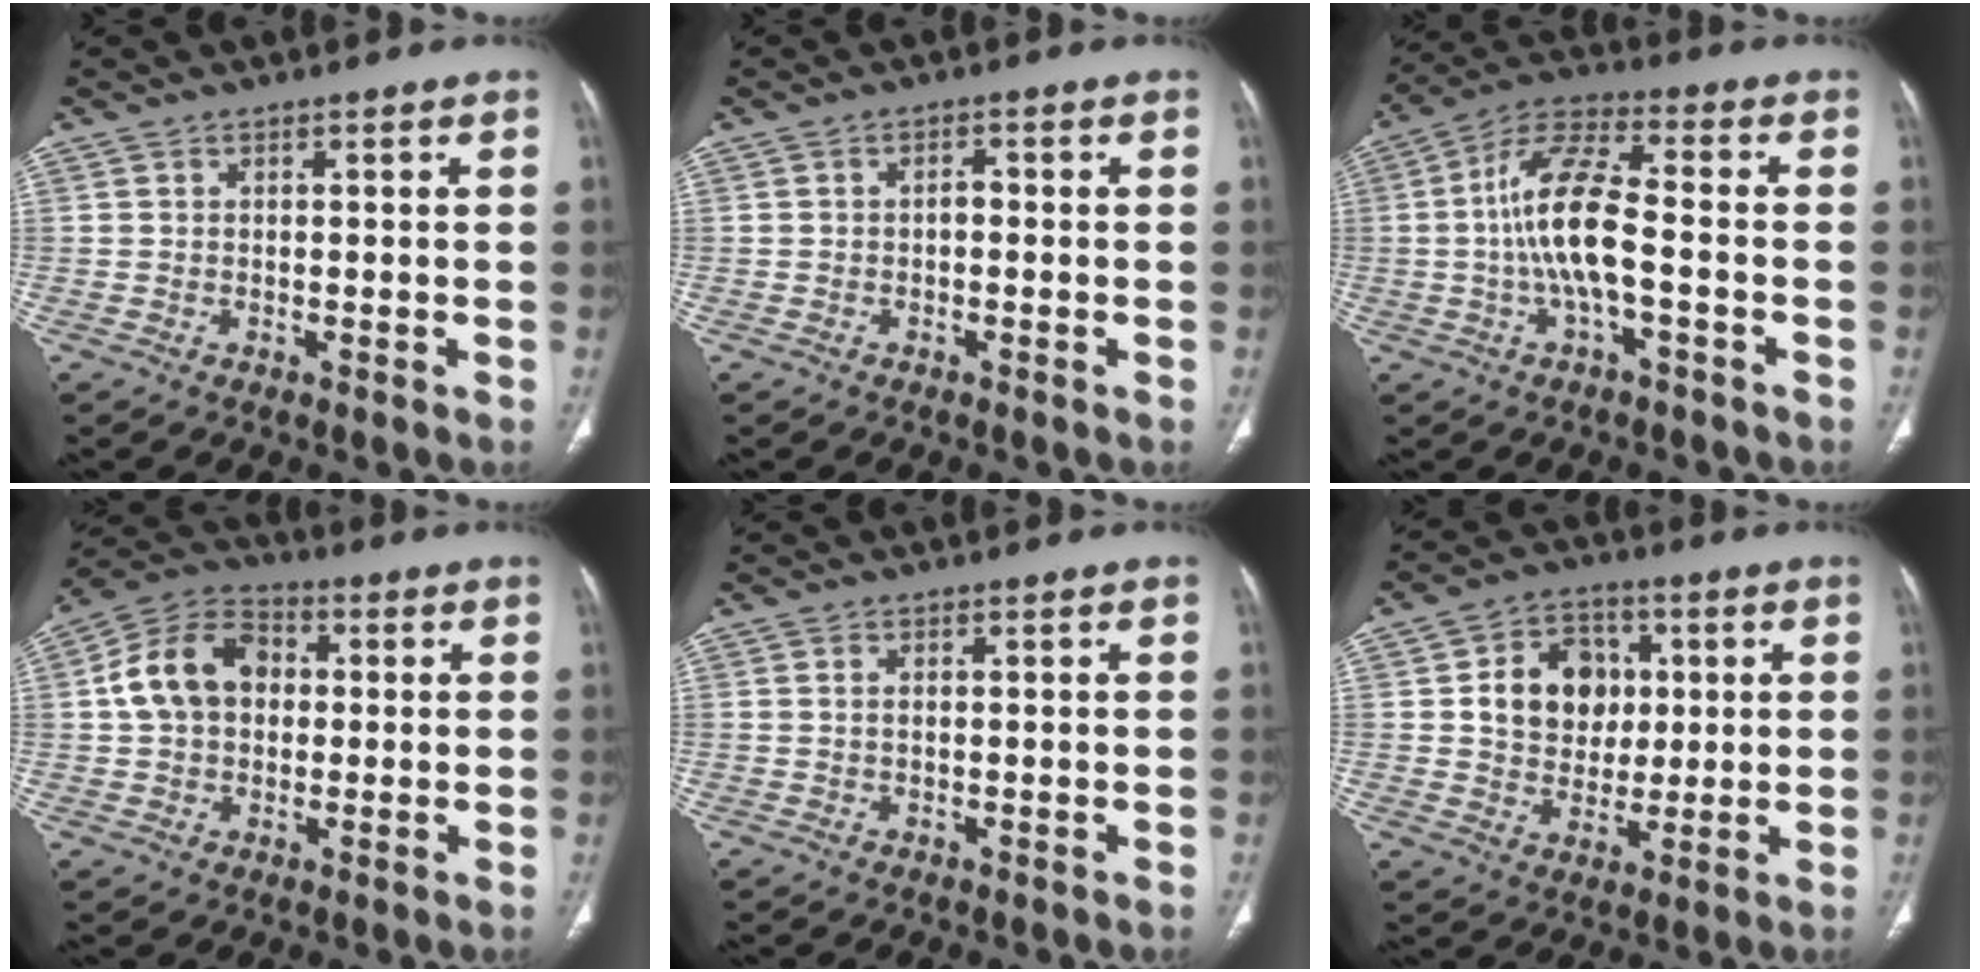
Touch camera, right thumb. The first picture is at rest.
{"total": 1.3, "force": [-0.4, 0.8, 1.0], "torque": [-0.009, 0.006, -0.009]}
{"total": 12.0, "force": [-1.8, 4.0, 11.2], "torque": [-0.234, 0.038, -0.039]}
{"total": 12.4, "force": [1.4, 9.3, 8.1], "torque": [-0.131, 0.026, 0.016]}
{"total": 0.8, "force": [0.2, 0.4, 0.7], "torque": [-0.018, 0.002, 0.005]}
{"total": 12.1, "force": [2.1, 9.8, 6.8], "torque": [-0.066, 0.002, 0.036]}